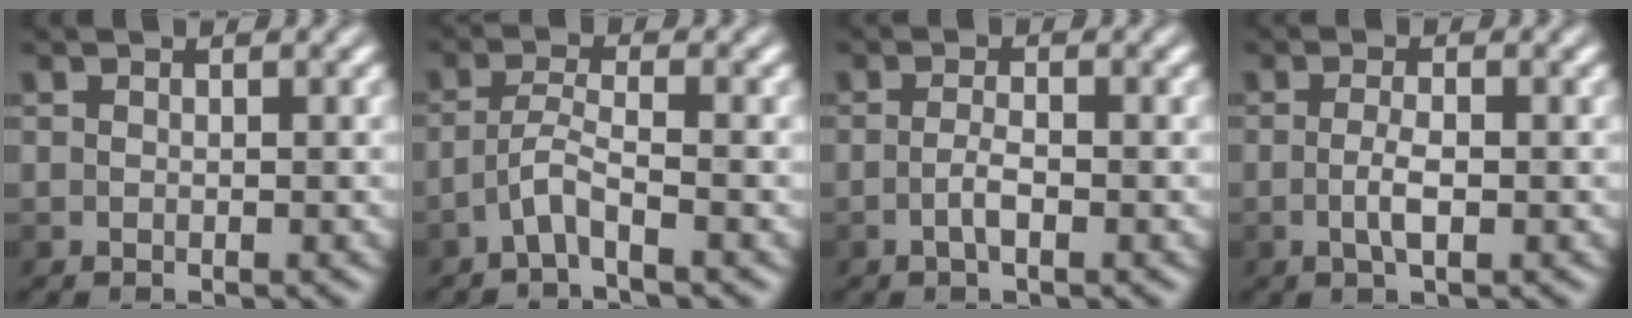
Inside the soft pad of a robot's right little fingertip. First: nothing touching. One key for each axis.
{"total": 2.2, "fx": -1.5, "fy": -0.1, "fz": 1.5, "tx": -0.039, "ty": 0.007, "tz": -0.035}
{"total": 1.4, "fx": -0.7, "fy": 0.1, "fz": 1.2, "tx": -0.026, "ty": 0.003, "tz": -0.014}
{"total": 1.8, "fx": -0.6, "fy": 0.4, "fz": 1.7, "tx": -0.037, "ty": 0.001, "tz": -0.011}